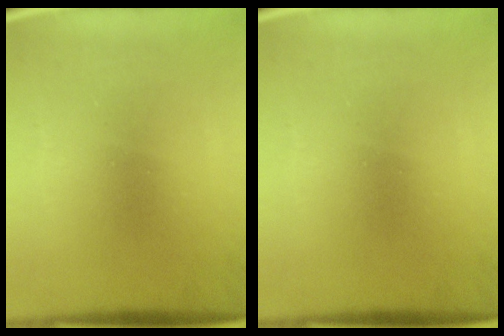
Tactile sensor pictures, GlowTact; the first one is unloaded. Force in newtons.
{"total": 0.0}